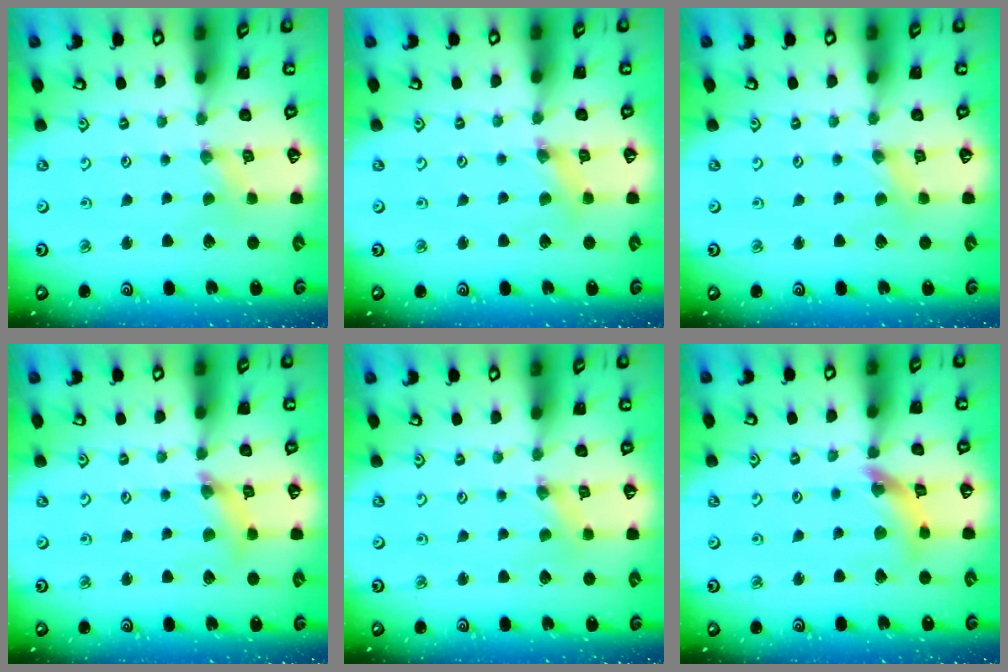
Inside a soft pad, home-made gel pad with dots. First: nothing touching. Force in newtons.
{"total": 2.5, "press": 2.4, "slide": 0.3}
{"total": 2.1, "press": 2.1, "slide": 0.4}
{"total": 5.8, "press": 5.8, "slide": 0.5}
{"total": 0.0}
{"total": 9.8, "press": 9.7, "slide": 0.9}